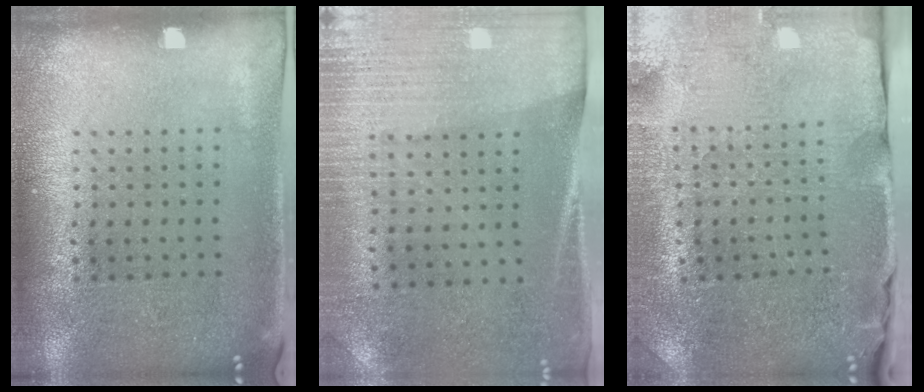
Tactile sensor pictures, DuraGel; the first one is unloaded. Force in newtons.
{"total": 2.9, "press": 2.6, "slide": 1.3}
{"total": 3.7, "press": 3.6, "slide": 0.6}